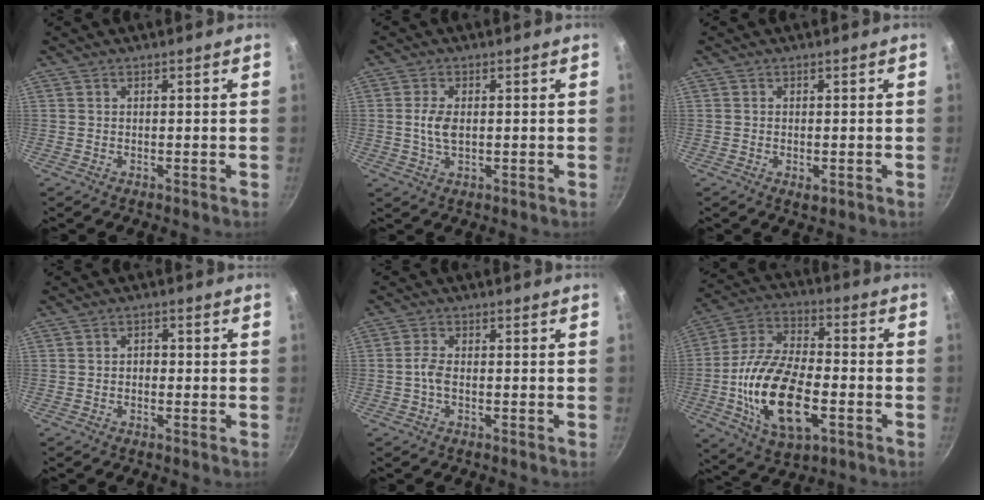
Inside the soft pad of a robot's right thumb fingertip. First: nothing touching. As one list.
[{"total": 4.2, "force": [0.2, 2.3, 3.5], "torque": [-0.069, 0.001, 0.002]}, {"total": 1.8, "force": [-0.5, 1.0, 1.5], "torque": [-0.023, -0.004, -0.007]}, {"total": 1.8, "force": [-0.4, 1.4, 1.1], "torque": [-0.012, 0.007, -0.008]}, {"total": 2.6, "force": [-0.6, 1.2, 2.2], "torque": [-0.051, 0.010, -0.019]}, {"total": 20.5, "force": [-4.9, 10.3, 17.0], "torque": [-0.315, 0.022, -0.093]}]